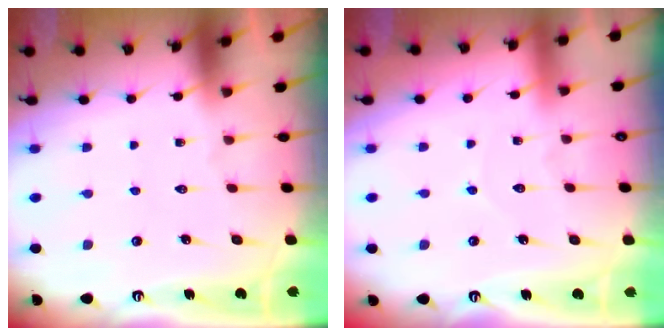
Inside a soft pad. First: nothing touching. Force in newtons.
{"total": 4.6, "press": 4.6, "slide": 0.5}